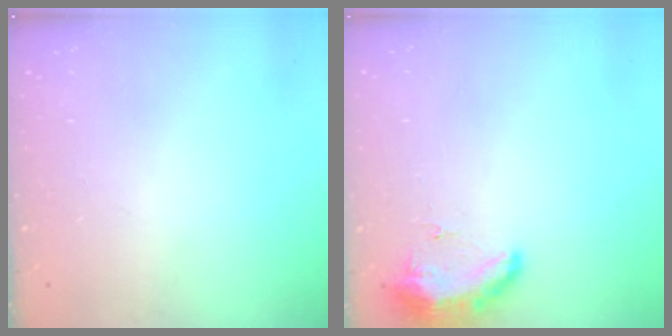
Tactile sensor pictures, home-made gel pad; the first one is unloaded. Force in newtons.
{"total": 9.1, "press": 8.9, "slide": 1.9}